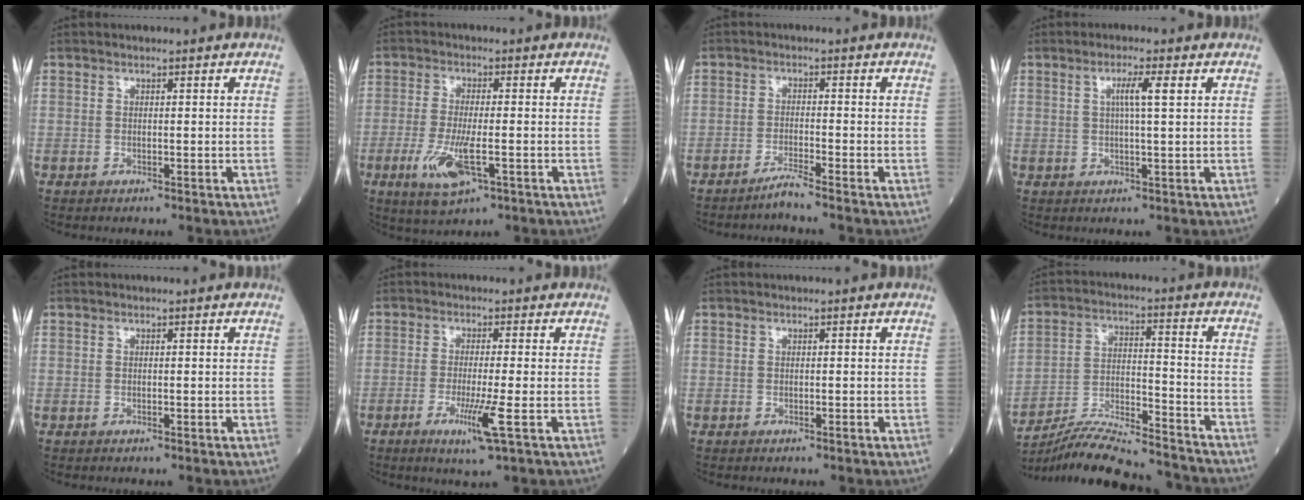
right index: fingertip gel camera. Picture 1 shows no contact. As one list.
[{"total": 7.6, "force": [-2.8, 1.8, 6.9], "torque": [-0.145, -0.018, -0.045]}, {"total": 2.4, "force": [-1.9, -0.6, 1.4], "torque": [-0.032, -0.004, -0.039]}, {"total": 3.6, "force": [1.1, -0.3, 3.4], "torque": [-0.064, 0.003, 0.018]}, {"total": 0.0}, {"total": 5.6, "force": [-2.1, -0.7, 5.2], "torque": [-0.098, -0.018, -0.038]}, {"total": 0.0}, {"total": 17.8, "force": [-16.8, 1.5, 6.0], "torque": [-0.129, 0.002, -0.270]}]